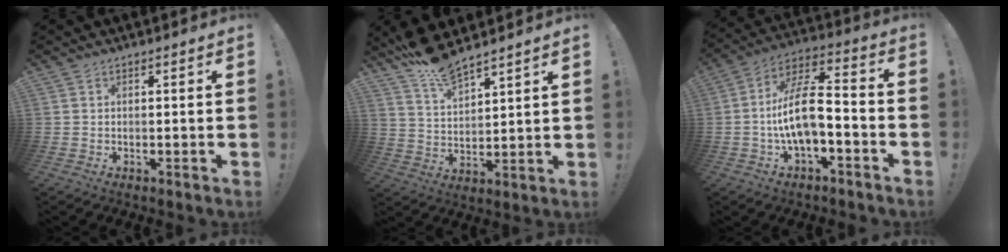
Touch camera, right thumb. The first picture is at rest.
{"total": 9.3, "force": [8.3, 1.9, 3.6], "torque": [-0.083, -0.052, 0.156]}
{"total": 14.3, "force": [-2.9, 5.8, 12.8], "torque": [-0.235, 0.019, -0.051]}